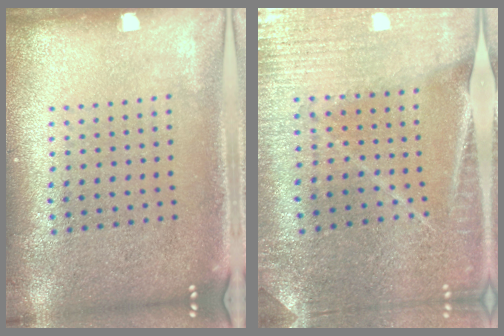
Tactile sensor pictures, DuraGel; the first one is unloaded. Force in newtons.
{"total": 1.7, "press": 1.7, "slide": 0.1}